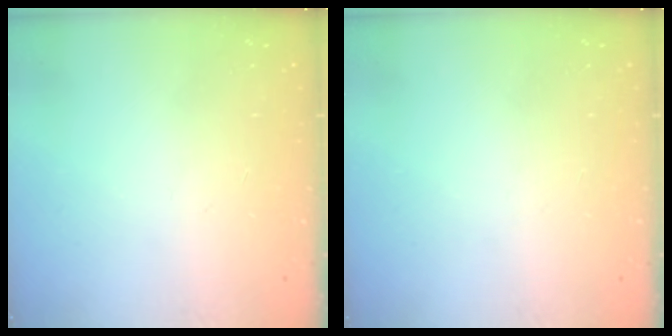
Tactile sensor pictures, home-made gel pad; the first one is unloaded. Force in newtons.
{"total": 0.0}